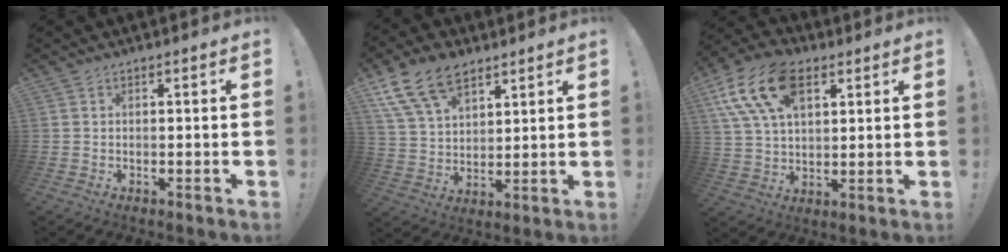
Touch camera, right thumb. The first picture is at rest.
{"total": 14.7, "force": [9.0, 8.8, 7.6], "torque": [-0.148, -0.036, 0.172]}
{"total": 17.5, "force": [7.6, 10.6, 11.7], "torque": [-0.234, -0.017, 0.141]}